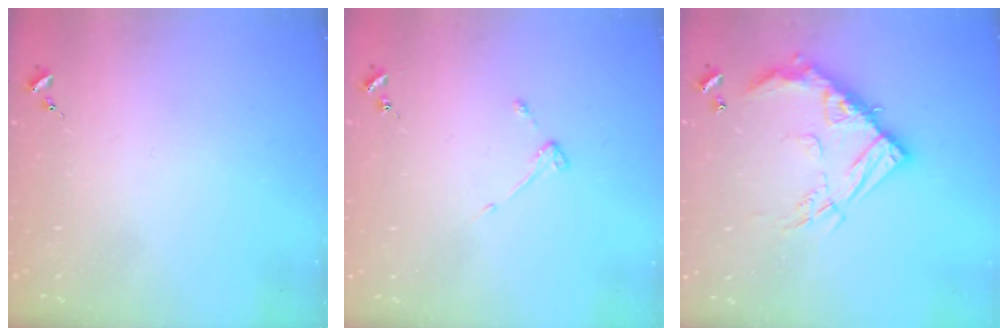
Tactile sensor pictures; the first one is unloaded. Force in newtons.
{"total": 3.0, "press": 3.0, "slide": 0.4}
{"total": 19.4, "press": 19.2, "slide": 2.1}